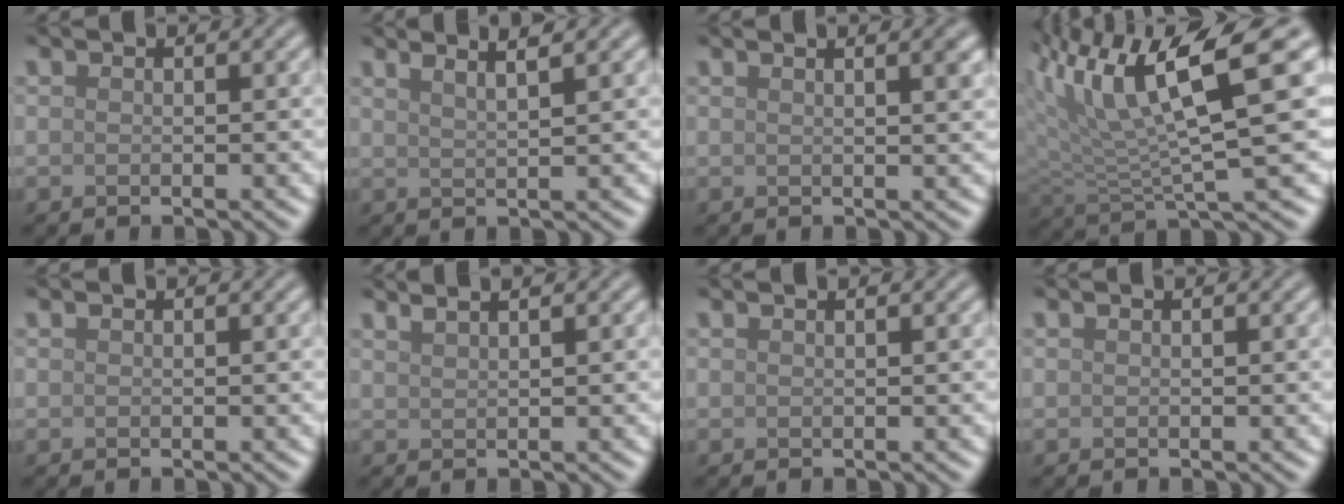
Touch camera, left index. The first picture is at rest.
{"total": 3.2, "force": [2.3, 0.9, 2.1], "torque": [-0.007, 0.015, 0.008]}
{"total": 4.4, "force": [2.1, 1.9, 3.4], "torque": [-0.007, 0.022, -0.005]}
{"total": 10.6, "force": [5.2, 2.5, 9.0], "torque": [-0.166, 0.008, 0.096]}
{"total": 0.0}
{"total": 3.0, "force": [2.2, 1.1, 1.7], "torque": [-0.004, 0.014, 0.008]}
{"total": 1.2, "force": [0.7, 0.5, 0.9], "torque": [-0.005, -0.001, -0.002]}
{"total": 0.0}